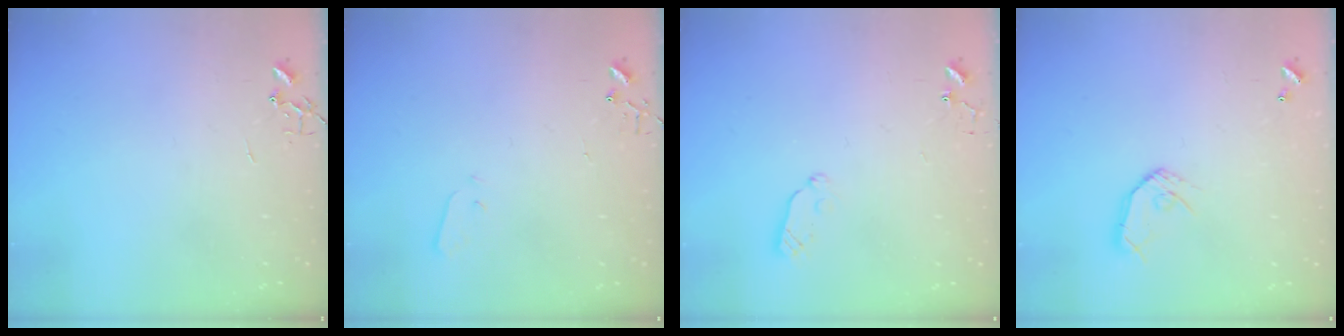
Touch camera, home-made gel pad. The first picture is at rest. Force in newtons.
{"total": 1.9, "press": 1.9, "slide": 0.4}
{"total": 3.8, "press": 3.8, "slide": 0.6}
{"total": 8.8, "press": 8.8, "slide": 0.6}